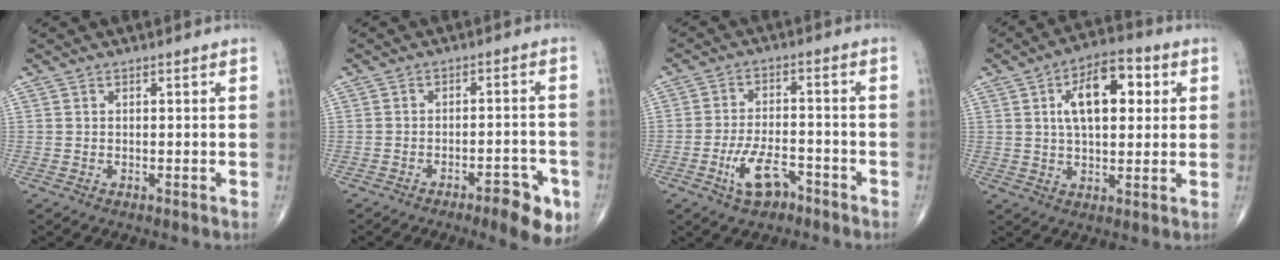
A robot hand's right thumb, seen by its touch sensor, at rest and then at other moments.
{"total": 8.0, "force": [-4.3, 2.4, 6.3], "torque": [-0.069, 0.021, -0.054]}
{"total": 7.4, "force": [-4.1, 3.5, 5.0], "torque": [-0.089, 0.025, -0.071]}
{"total": 12.8, "force": [3.3, 6.5, 10.5], "torque": [-0.144, 0.010, 0.048]}